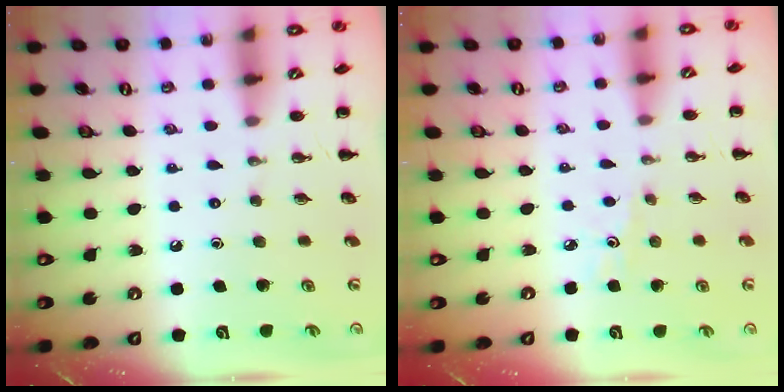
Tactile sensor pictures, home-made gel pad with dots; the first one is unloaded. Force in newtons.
{"total": 3.2, "press": 3.0, "slide": 1.1}